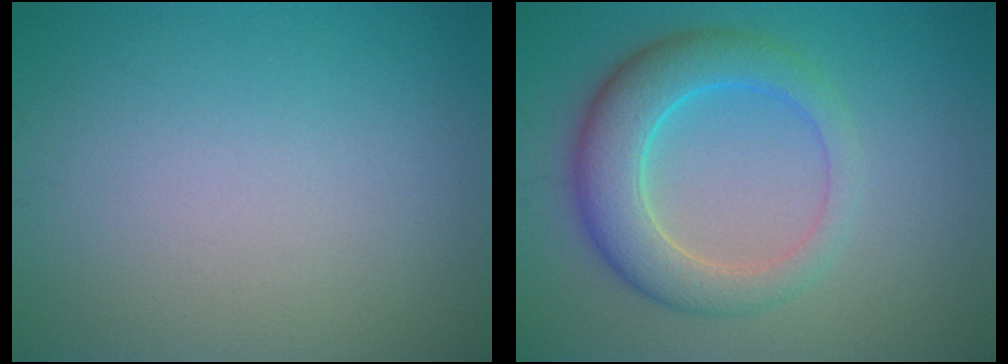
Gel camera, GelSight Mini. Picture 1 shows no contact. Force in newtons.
{"total": 5.8, "press": 5.8, "slide": 0.1}